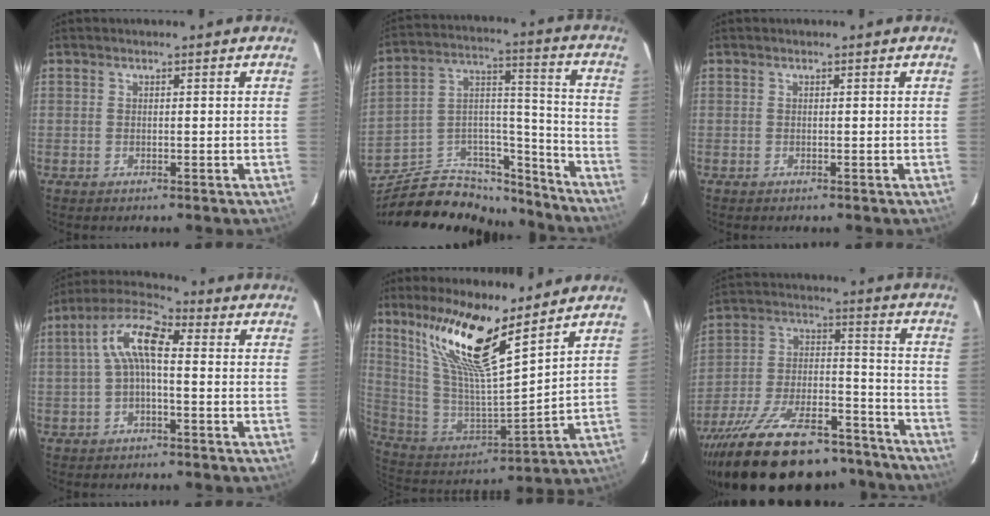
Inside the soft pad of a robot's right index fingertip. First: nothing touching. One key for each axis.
{"total": 22.0, "fx": -17.6, "fy": 9.8, "fz": 8.7, "tx": -0.163, "ty": 0.065, "tz": -0.257}
{"total": 0.0}
{"total": 8.2, "fx": 0.0, "fy": 2.6, "fz": 7.8, "tx": -0.166, "ty": 0.027, "tz": -0.004}
{"total": 18.4, "fx": 12.6, "fy": 2.3, "fz": 13.2, "tx": -0.244, "ty": -0.001, "tz": 0.246}
{"total": 29.0, "fx": -22.8, "fy": 10.9, "fz": 14.2, "tx": -0.268, "ty": 0.003, "tz": -0.325}